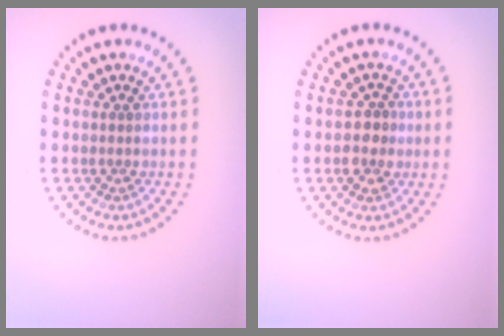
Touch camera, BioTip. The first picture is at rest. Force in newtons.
{"total": 2.1, "press": 2.1, "slide": 0.5}